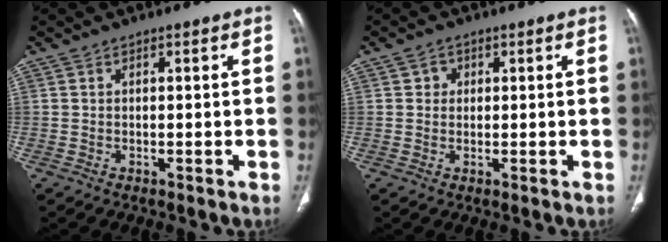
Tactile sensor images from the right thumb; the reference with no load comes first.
{"total": 1.9, "force": [0.6, 1.8, 0.5], "torque": [0.004, 0.001, 0.006]}